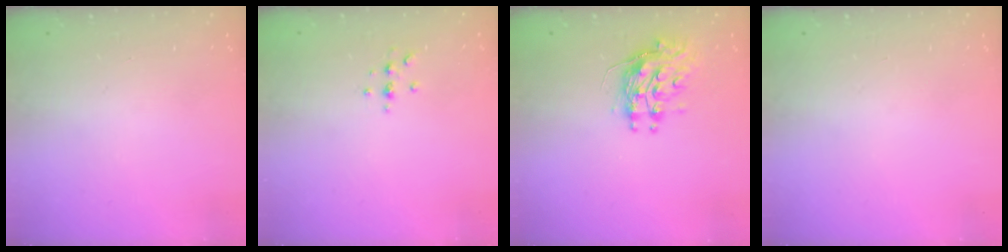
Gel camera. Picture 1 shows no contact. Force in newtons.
{"total": 3.3, "press": 3.2, "slide": 0.4}
{"total": 9.6, "press": 9.6, "slide": 0.3}
{"total": 0.0}